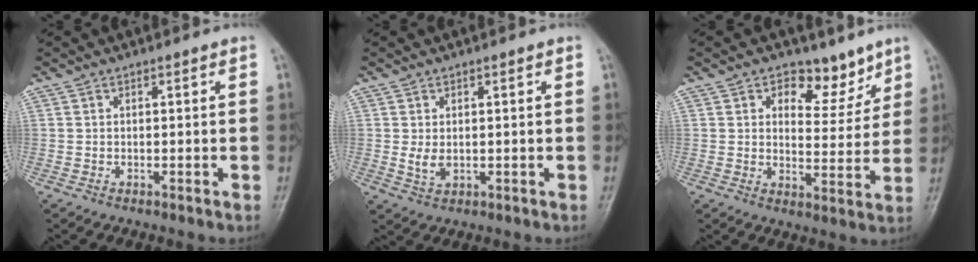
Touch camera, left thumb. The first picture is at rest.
{"total": 2.8, "force": [0.2, 1.9, 2.1], "torque": [-0.036, -0.009, 0.009]}
{"total": 7.8, "force": [5.1, 4.8, 3.4], "torque": [-0.010, -0.032, 0.076]}